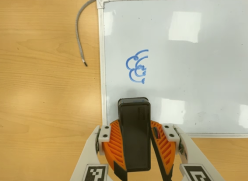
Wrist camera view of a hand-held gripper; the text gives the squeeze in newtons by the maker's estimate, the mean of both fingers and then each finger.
{"total": 9.0, "left": 9.5, "right": 8.5}